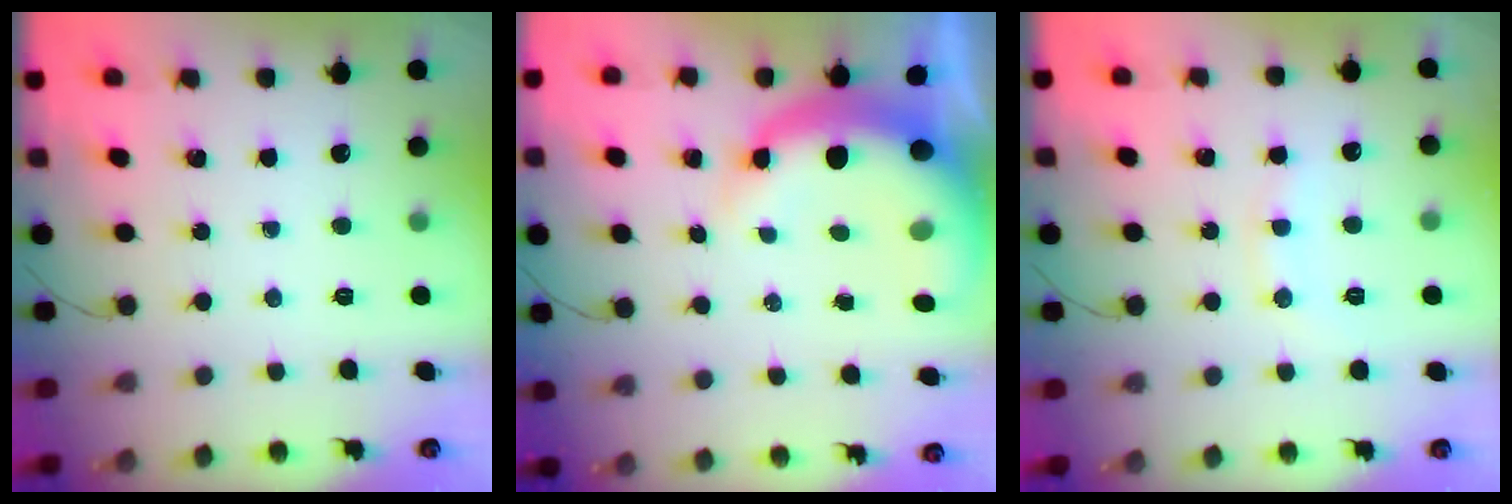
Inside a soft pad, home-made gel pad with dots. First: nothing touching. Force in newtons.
{"total": 12.7, "press": 12.5, "slide": 2.6}
{"total": 8.3, "press": 8.2, "slide": 1.1}